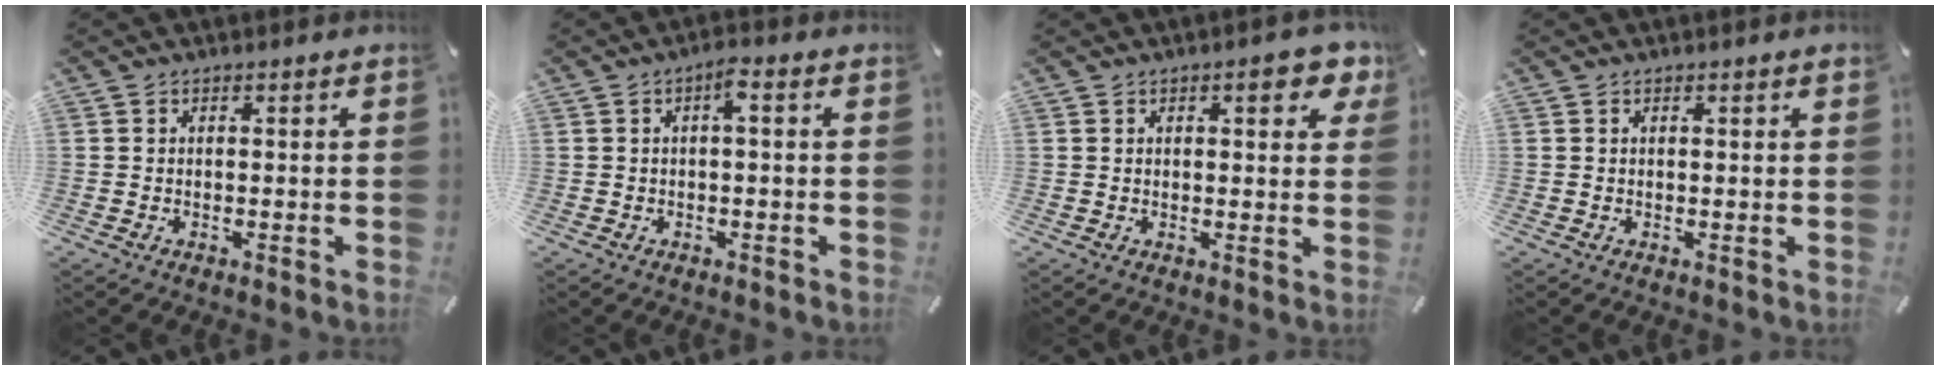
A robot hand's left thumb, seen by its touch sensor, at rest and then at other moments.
{"total": 3.0, "force": [0.0, 0.8, 2.9], "torque": [-0.055, 0.012, -0.003]}
{"total": 6.3, "force": [2.8, 2.3, 5.2], "torque": [-0.064, -0.012, 0.039]}
{"total": 0.6, "force": [0.3, 0.0, 0.6], "torque": [-0.008, 0.000, 0.005]}